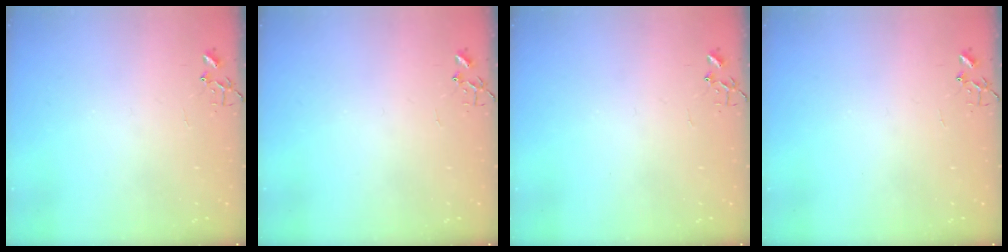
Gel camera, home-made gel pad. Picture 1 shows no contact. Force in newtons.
{"total": 0.0}
{"total": 0.0}
{"total": 0.0}